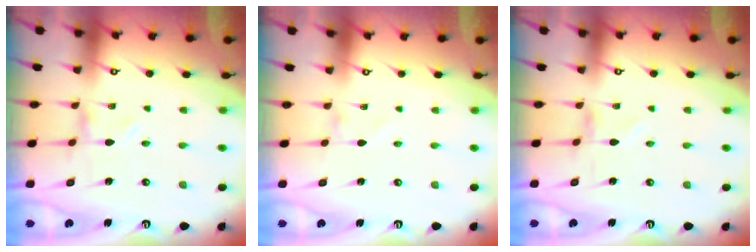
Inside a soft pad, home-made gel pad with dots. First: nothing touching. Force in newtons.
{"total": 1.3, "press": 1.3, "slide": 0.0}
{"total": 0.7, "press": 0.6, "slide": 0.3}